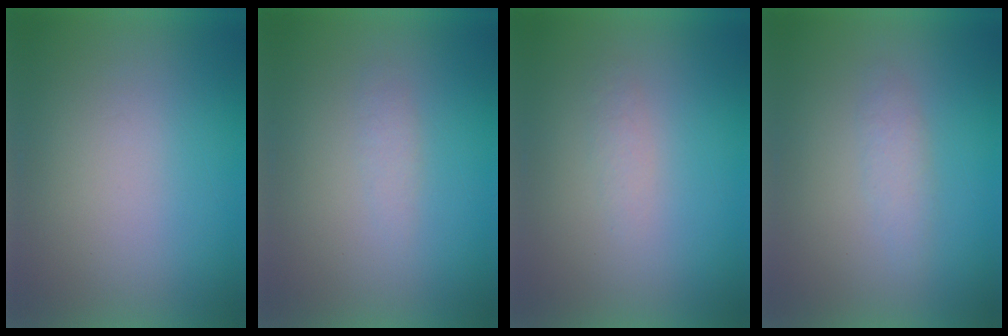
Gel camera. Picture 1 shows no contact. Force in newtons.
{"total": 1.3}
{"total": 1.3}
{"total": 1.9}